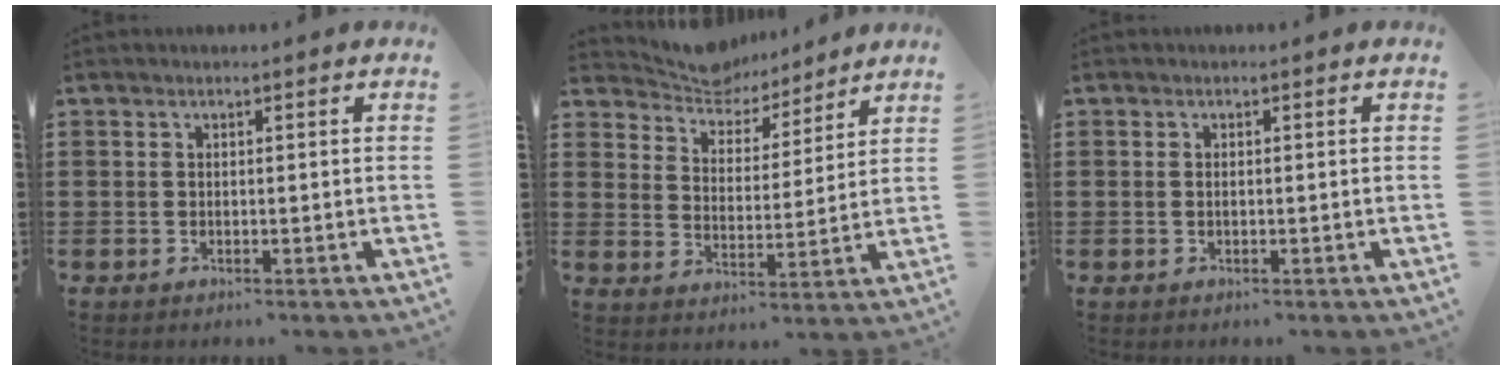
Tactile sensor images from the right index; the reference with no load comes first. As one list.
[{"total": 5.6, "force": [5.2, 2.0, 0.4], "torque": [-0.039, -0.035, 0.092]}, {"total": 0.7, "force": [0.0, 0.3, 0.6], "torque": [-0.015, 0.000, 0.000]}]